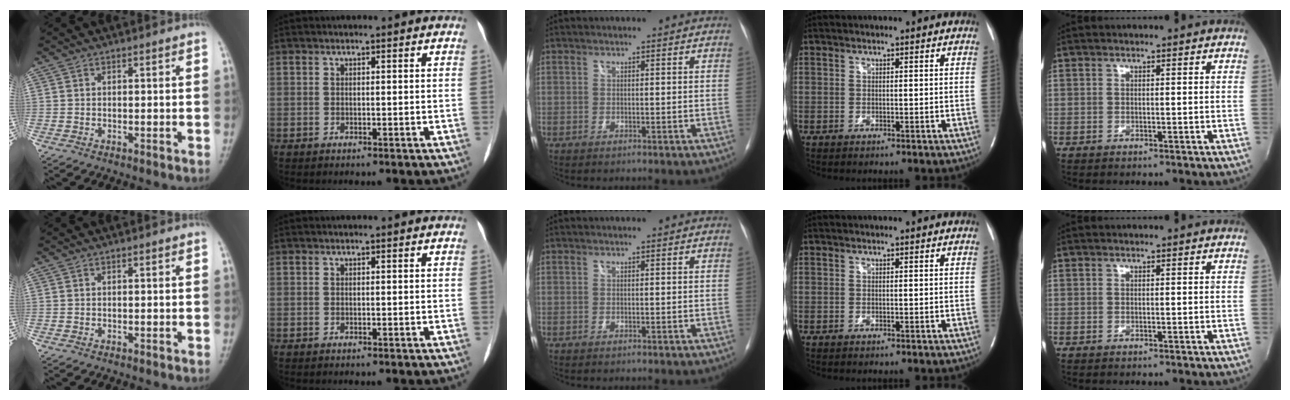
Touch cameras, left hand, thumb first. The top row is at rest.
{}